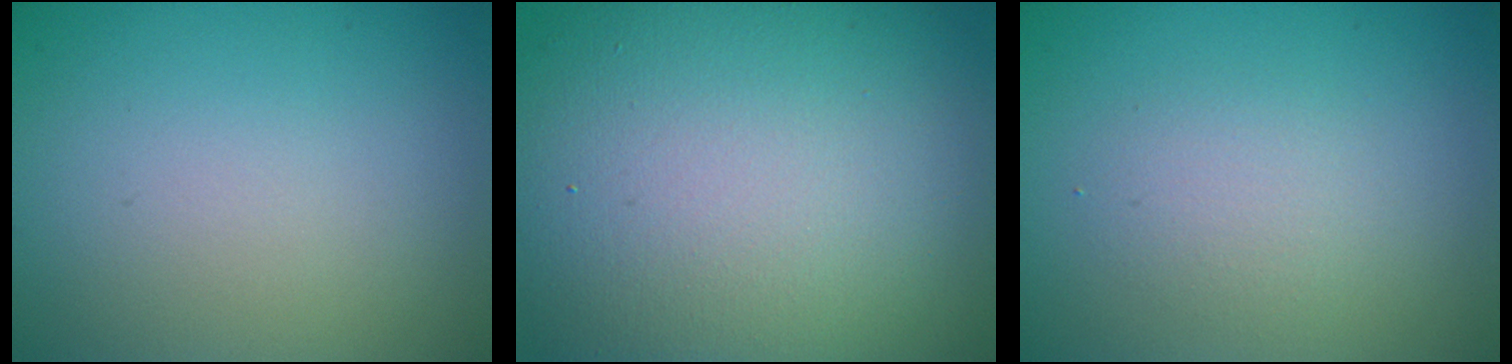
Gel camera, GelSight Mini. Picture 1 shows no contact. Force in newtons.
{"total": 15.5, "press": 15.5, "slide": 1.2}
{"total": 1.8, "press": 1.8, "slide": 0.1}